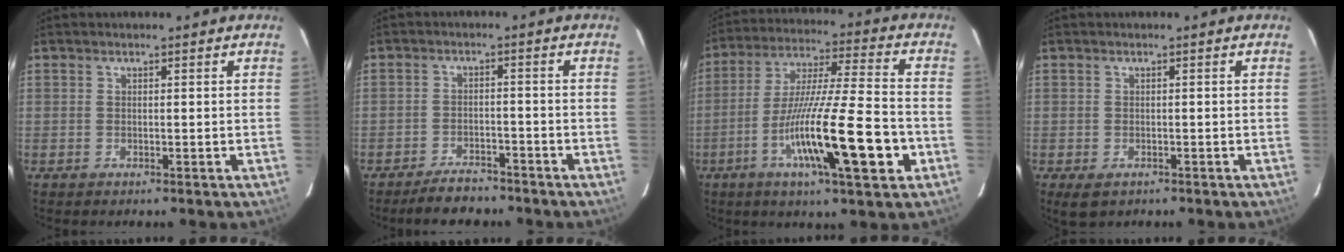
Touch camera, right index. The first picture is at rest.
{"total": 5.1, "force": [-4.5, 1.8, 1.5], "torque": [-0.030, -0.004, -0.074]}
{"total": 18.7, "force": [-6.4, 1.0, 17.6], "torque": [-0.303, -0.018, -0.107]}
{"total": 2.7, "force": [-1.5, 1.7, 1.5], "torque": [-0.027, -0.005, -0.014]}